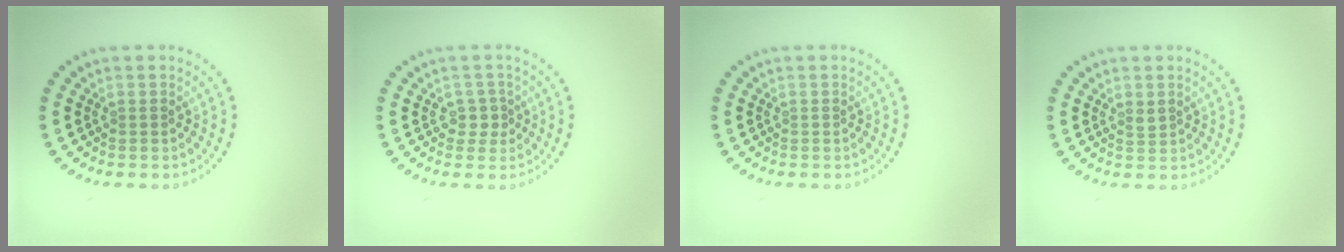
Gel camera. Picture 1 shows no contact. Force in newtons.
{"total": 1.6, "press": 1.3, "slide": 0.9}
{"total": 0.0}
{"total": 0.7, "press": 0.6, "slide": 0.3}